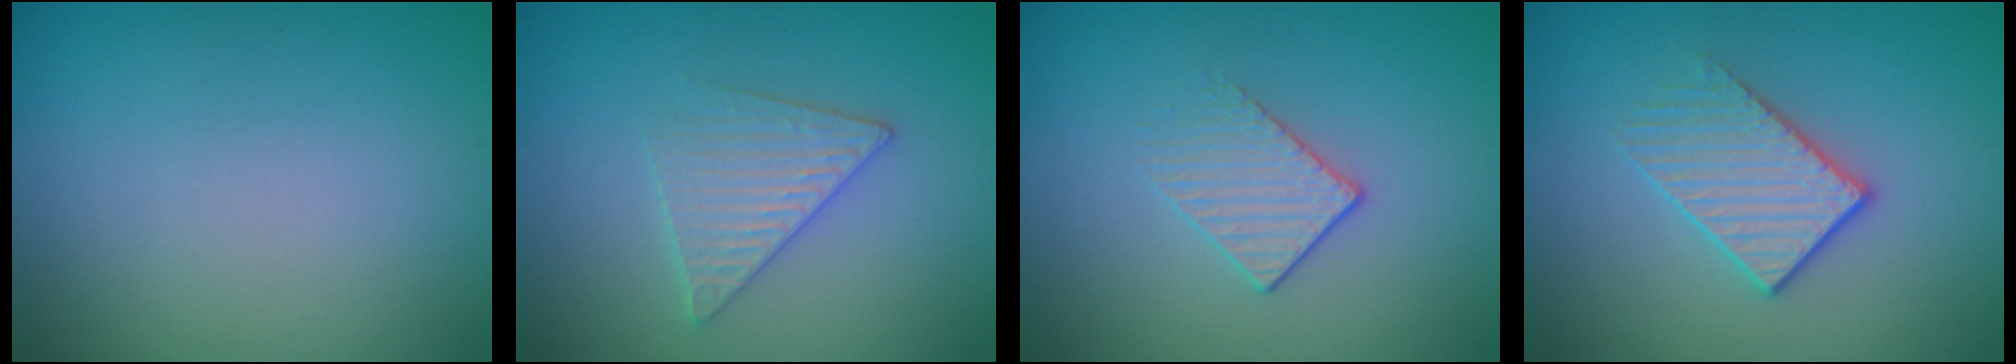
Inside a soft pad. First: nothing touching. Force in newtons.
{"total": 3.0, "press": 3.0, "slide": 0.3}
{"total": 1.6, "press": 1.1, "slide": 1.1}
{"total": 2.6, "press": 2.3, "slide": 1.2}